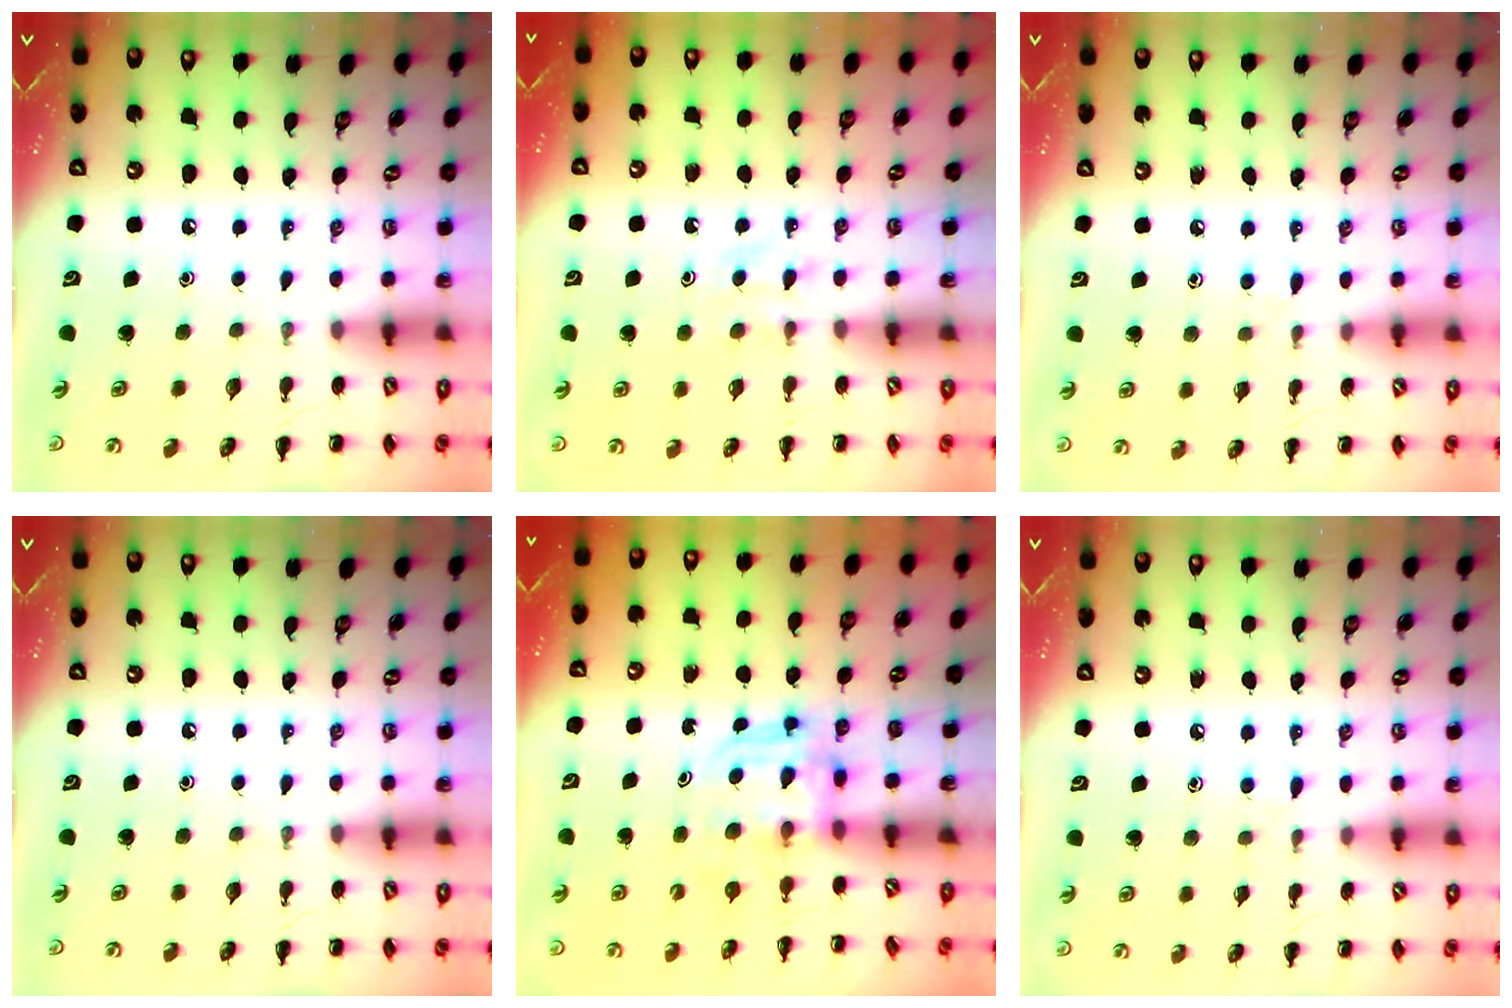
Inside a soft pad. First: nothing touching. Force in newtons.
{"total": 3.7, "press": 3.6, "slide": 1.2}
{"total": 3.8, "press": 3.3, "slide": 1.9}
{"total": 0.0}
{"total": 3.6, "press": 3.6, "slide": 0.2}
{"total": 3.8, "press": 3.3, "slide": 1.9}